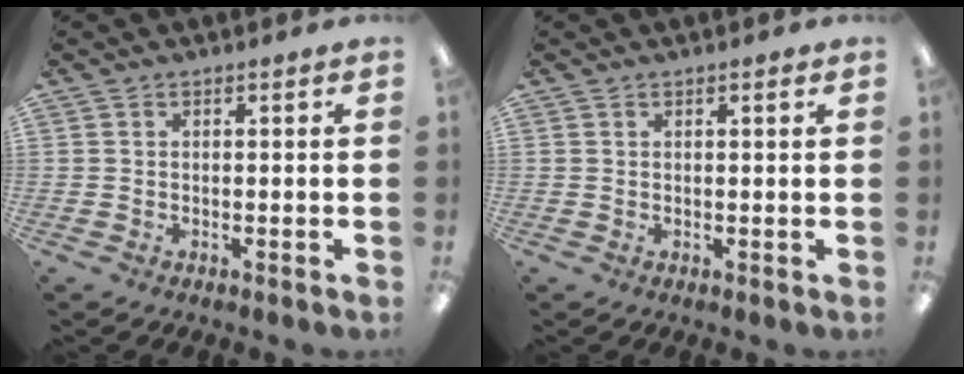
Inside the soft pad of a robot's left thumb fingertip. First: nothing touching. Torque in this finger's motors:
{"motor_torque": [-0.02, 0.08, 0.00, 0.05, 0.07]}